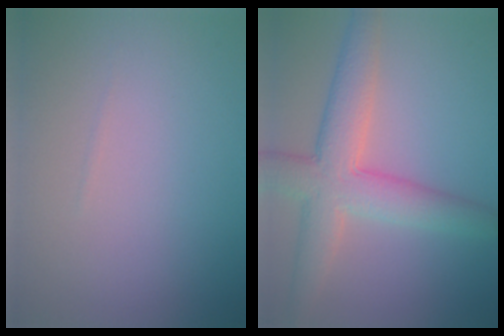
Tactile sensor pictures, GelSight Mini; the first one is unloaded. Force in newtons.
{"total": 6.5, "press": 6.4, "slide": 0.4}